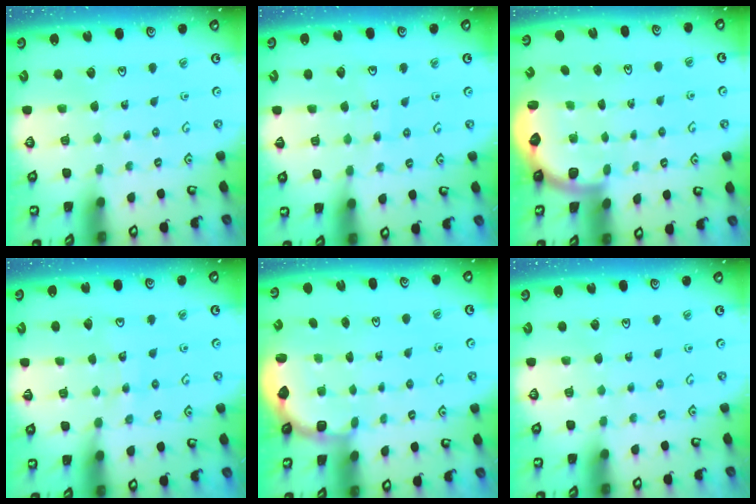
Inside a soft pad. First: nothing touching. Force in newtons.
{"total": 8.0, "press": 7.7, "slide": 2.1}
{"total": 2.5, "press": 2.1, "slide": 1.3}
{"total": 8.6, "press": 8.5, "slide": 1.0}
{"total": 2.7, "press": 2.0, "slide": 1.9}
{"total": 0.0}